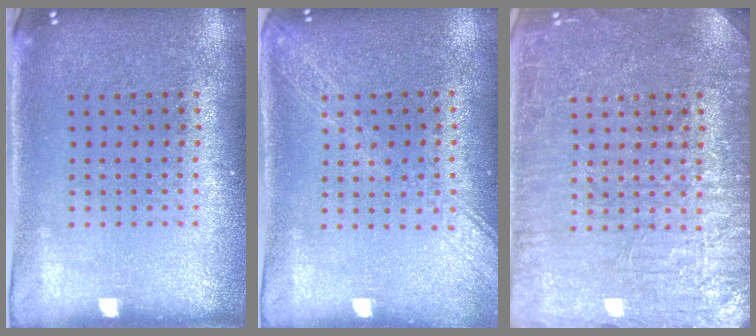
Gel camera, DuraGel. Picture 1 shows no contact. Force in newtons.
{"total": 1.6, "press": 1.5, "slide": 0.6}
{"total": 7.0, "press": 6.9, "slide": 1.0}